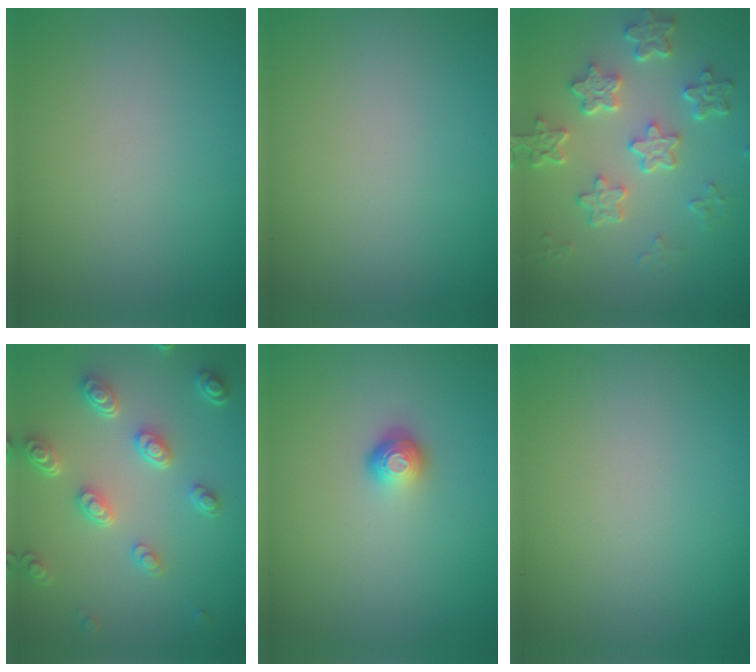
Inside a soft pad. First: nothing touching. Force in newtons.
{"total": 0.0}
{"total": 5.3, "press": 4.1, "slide": 3.4}
{"total": 4.6, "press": 3.6, "slide": 2.8}
{"total": 1.7, "press": 1.2, "slide": 1.3}
{"total": 0.0}